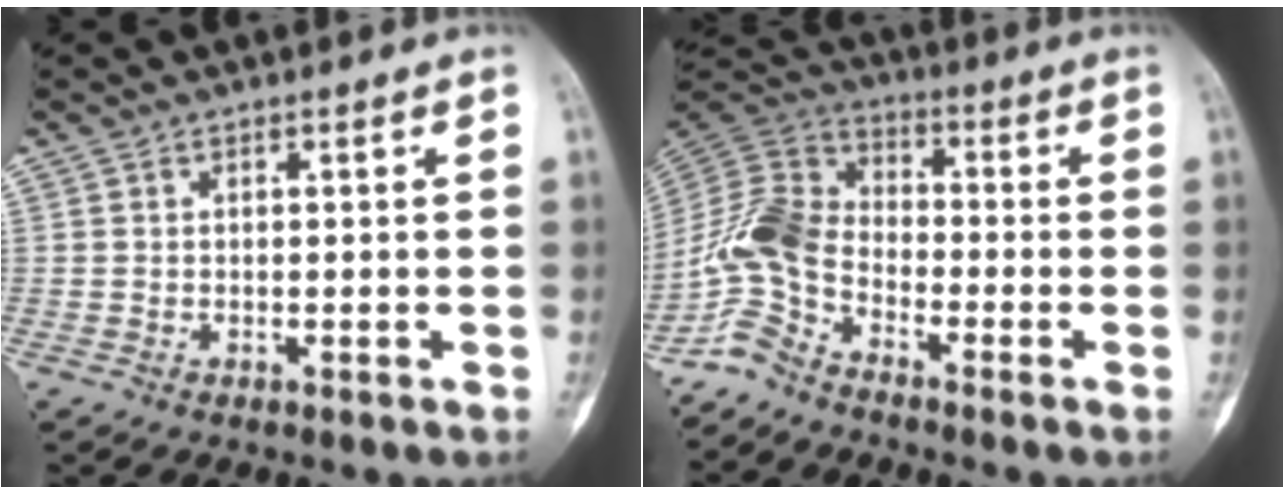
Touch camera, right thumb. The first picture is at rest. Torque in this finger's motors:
{"motor_torque": [1.81, 1.18, 1.08, -0.78, 0.09]}